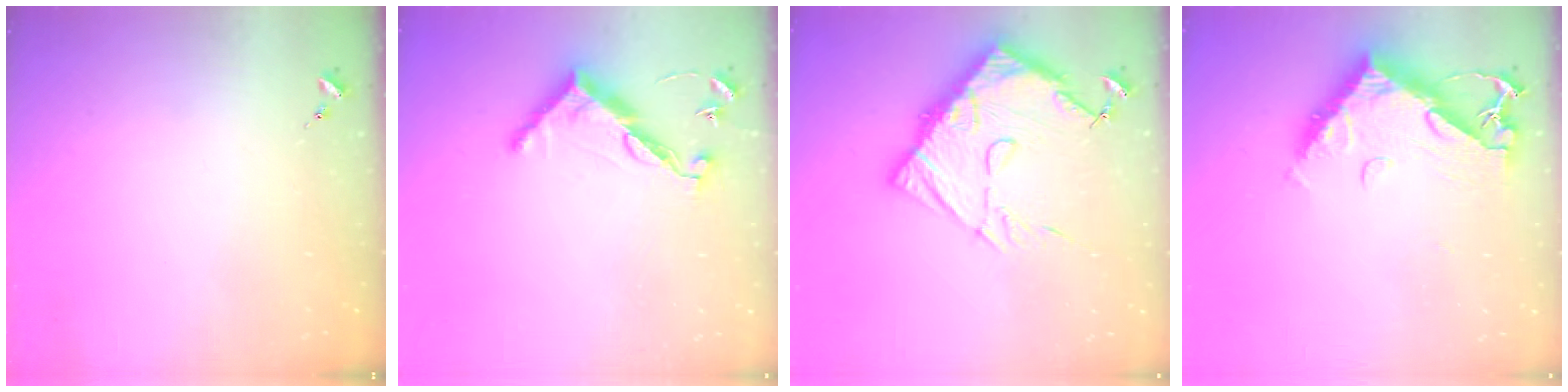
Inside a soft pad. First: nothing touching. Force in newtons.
{"total": 10.6, "press": 10.6, "slide": 0.4}
{"total": 18.0, "press": 17.9, "slide": 1.9}
{"total": 11.6, "press": 11.6, "slide": 1.1}